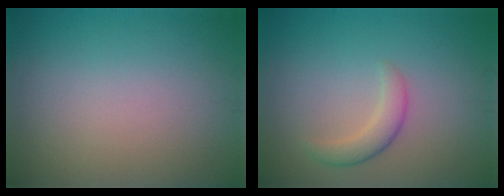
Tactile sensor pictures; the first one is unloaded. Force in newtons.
{"total": 2.2, "press": 2.2, "slide": 0.1}